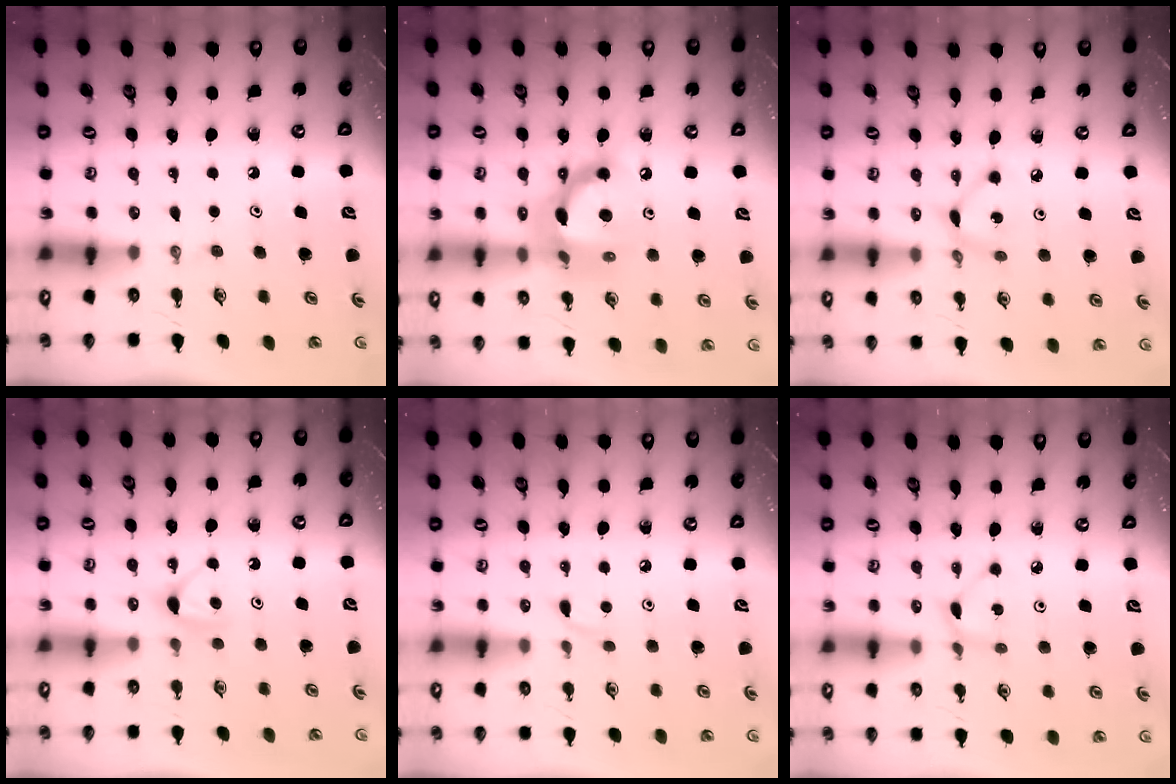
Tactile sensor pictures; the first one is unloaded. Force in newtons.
{"total": 14.2, "press": 14.2, "slide": 1.2}
{"total": 3.2, "press": 3.2, "slide": 0.1}
{"total": 4.5, "press": 4.4, "slide": 0.8}
{"total": 3.5, "press": 3.5, "slide": 0.4}
{"total": 2.1, "press": 2.1, "slide": 0.3}